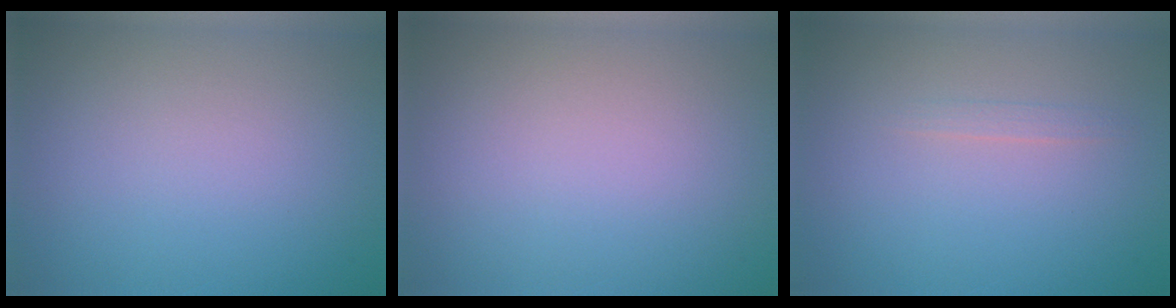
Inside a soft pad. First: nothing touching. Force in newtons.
{"total": 0.0}
{"total": 0.7, "press": 0.7, "slide": 0.1}